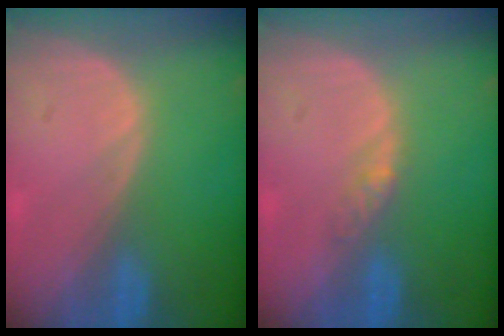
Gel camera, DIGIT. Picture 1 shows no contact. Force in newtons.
{"total": 2.2, "press": 1.7, "slide": 1.3}